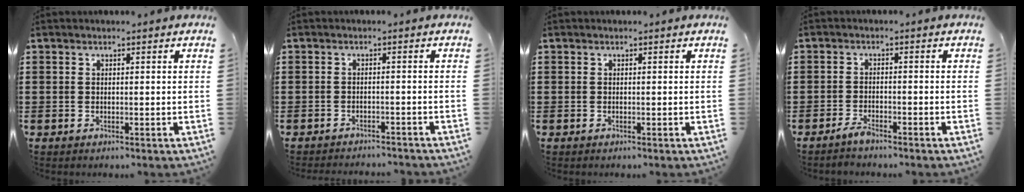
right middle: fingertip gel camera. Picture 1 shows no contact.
{"total": 1.8, "force": [-1.8, 0.2, 0.0], "torque": [-0.004, 0.003, -0.040]}
{"total": 0.0}
{"total": 2.1, "force": [-1.8, 0.3, 1.0], "torque": [-0.018, 0.004, -0.036]}